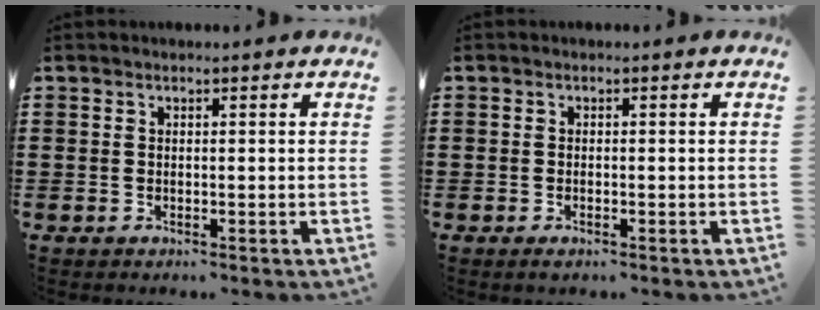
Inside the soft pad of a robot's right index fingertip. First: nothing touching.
{"total": 0.5, "force": [-0.3, 0.1, 0.4], "torque": [-0.008, -0.005, -0.005]}